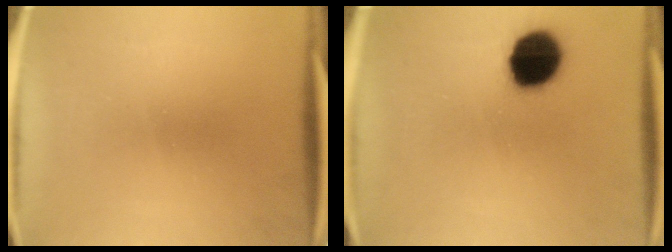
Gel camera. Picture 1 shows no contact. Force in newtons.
{"total": 14.4}